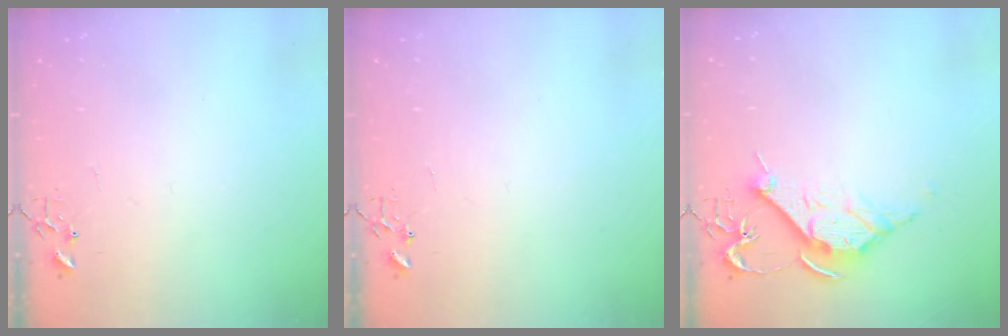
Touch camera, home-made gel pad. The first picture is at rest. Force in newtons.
{"total": 0.0}
{"total": 11.7, "press": 11.7, "slide": 0.4}